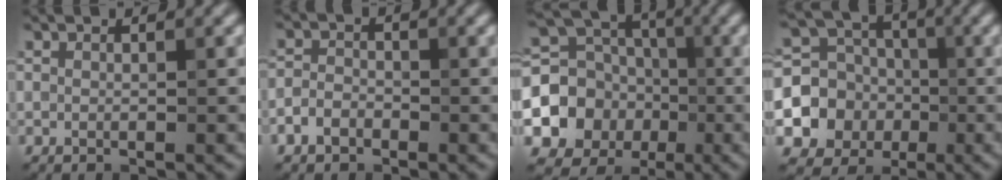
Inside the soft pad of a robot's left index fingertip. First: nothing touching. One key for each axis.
{"total": 2.0, "fx": -1.3, "fy": 1.4, "fz": 0.8, "tx": -0.004, "ty": 0.006, "tz": -0.034}
{"total": 9.2, "fx": -1.5, "fy": 8.1, "fz": 4.2, "tx": -0.093, "ty": -0.012, "tz": -0.031}
{"total": 7.4, "fx": -1.6, "fy": 6.5, "fz": 3.0, "tx": -0.064, "ty": -0.008, "tz": -0.043}